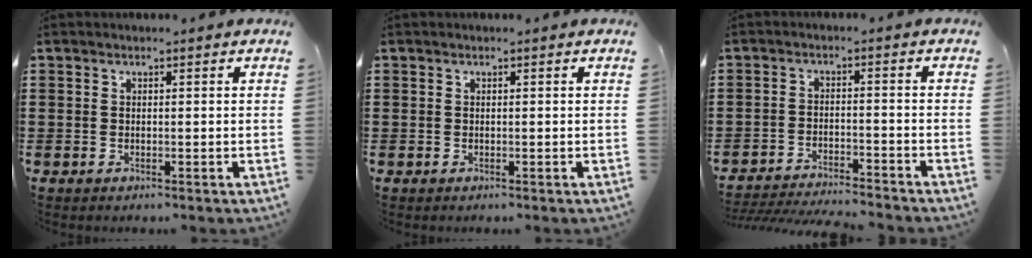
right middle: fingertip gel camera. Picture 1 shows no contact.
{"total": 0.0}
{"total": 3.9, "force": [-3.9, -0.1, 0.5], "torque": [-0.020, -0.004, -0.084]}